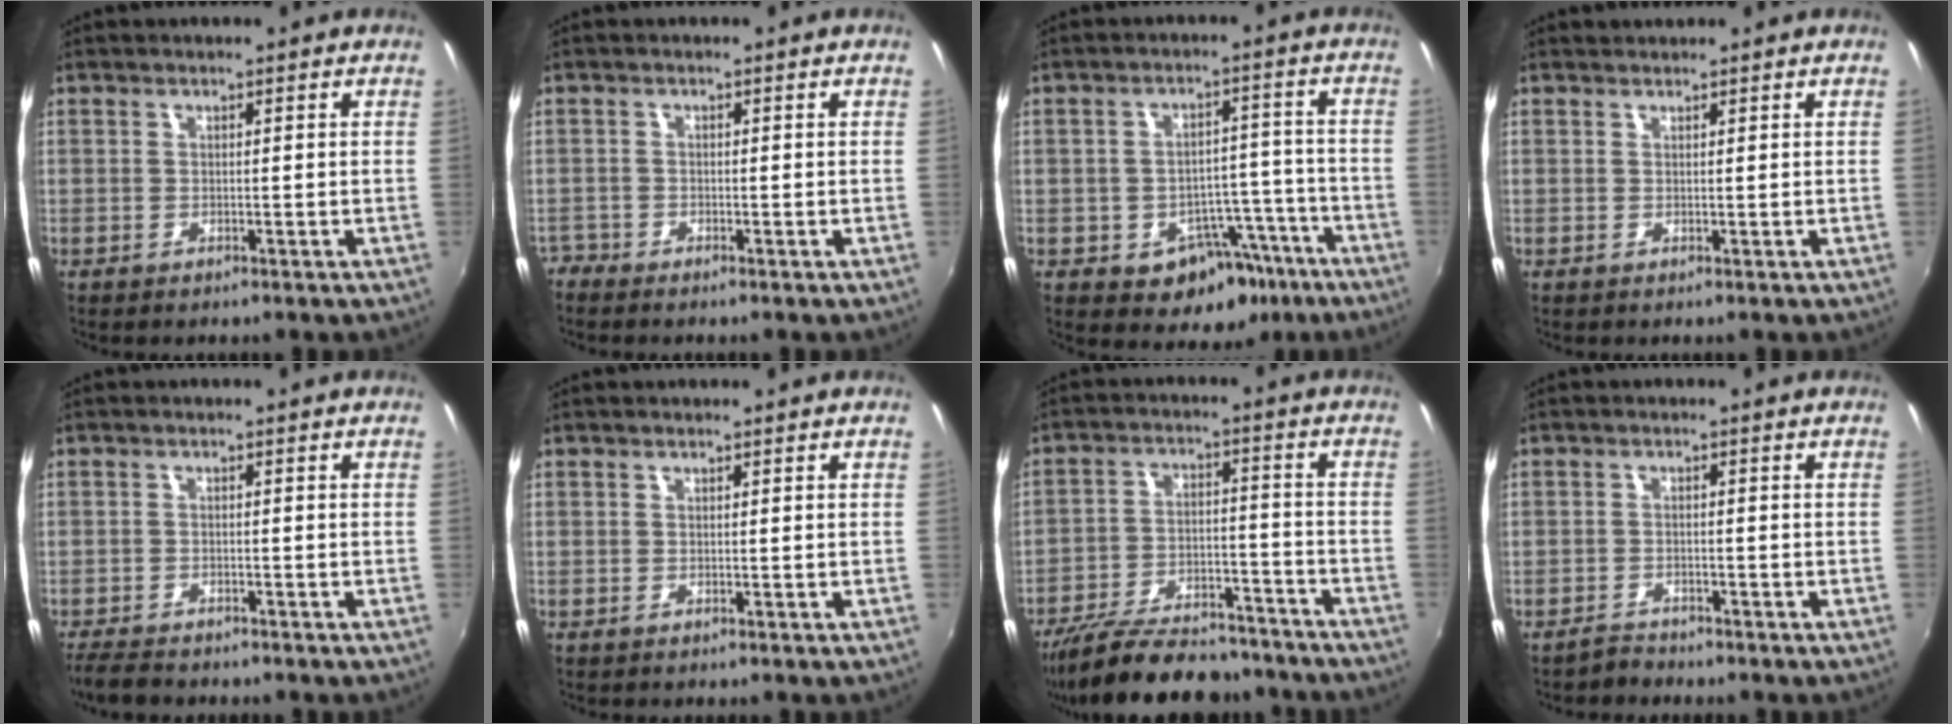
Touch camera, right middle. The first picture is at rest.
{"total": 2.2, "force": [-2.1, 0.6, -0.2], "torque": [-0.003, -0.010, -0.048]}
{"total": 11.1, "force": [-6.0, 7.9, 4.9], "torque": [-0.071, 0.036, -0.055]}
{"total": 0.6, "force": [0.5, 0.1, -0.1], "torque": [0.004, 0.002, 0.010]}
{"total": 5.0, "force": [-4.6, 1.3, 1.7], "torque": [-0.053, -0.024, -0.084]}
{"total": 0.0}
{"total": 21.4, "force": [-18.0, 7.1, 9.2], "torque": [-0.183, -0.007, -0.260]}
{"total": 2.3, "force": [-2.1, 0.9, -0.1], "torque": [-0.006, 0.004, -0.039]}